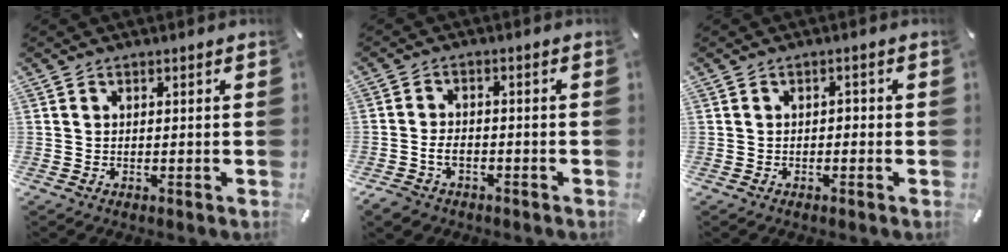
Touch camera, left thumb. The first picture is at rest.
{"total": 4.2, "force": [-1.9, 3.0, 2.2], "torque": [-0.050, 0.005, -0.038]}
{"total": 1.2, "force": [-0.8, 0.7, 0.5], "torque": [-0.012, 0.005, -0.018]}